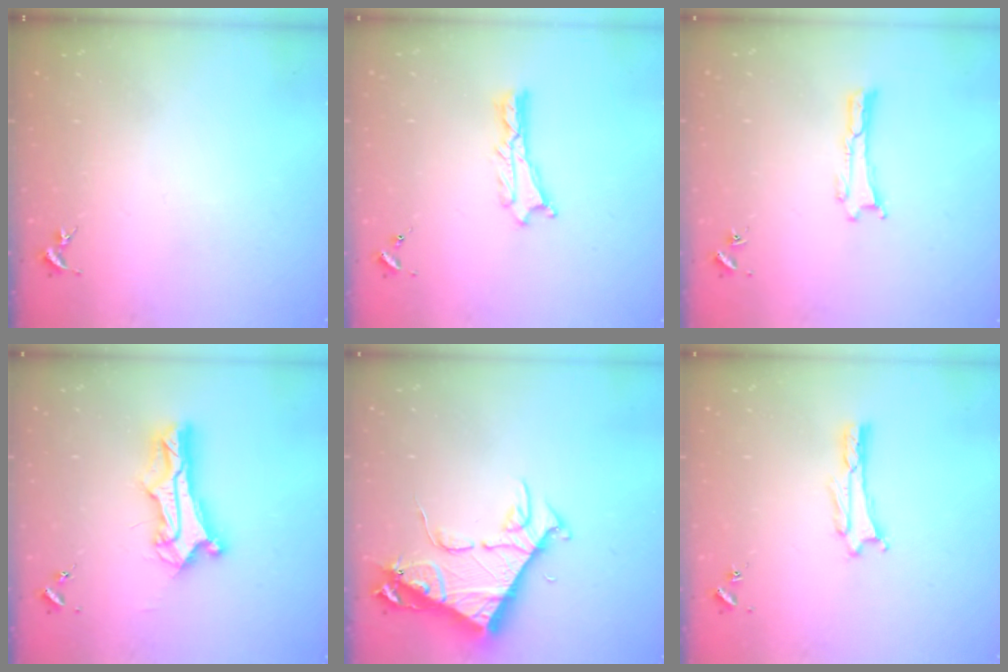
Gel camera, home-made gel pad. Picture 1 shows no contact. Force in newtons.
{"total": 0.7, "press": 0.6, "slide": 0.2}
{"total": 0.0}
{"total": 8.8, "press": 8.7, "slide": 0.7}
{"total": 7.9, "press": 7.9, "slide": 0.9}
{"total": 1.8, "press": 1.8, "slide": 0.2}